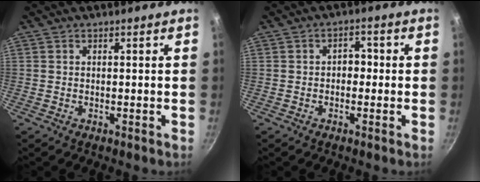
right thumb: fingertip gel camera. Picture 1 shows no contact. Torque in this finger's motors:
{"motor_torque": [-0.33, 0.15, -0.03, 0.14, 0.01]}